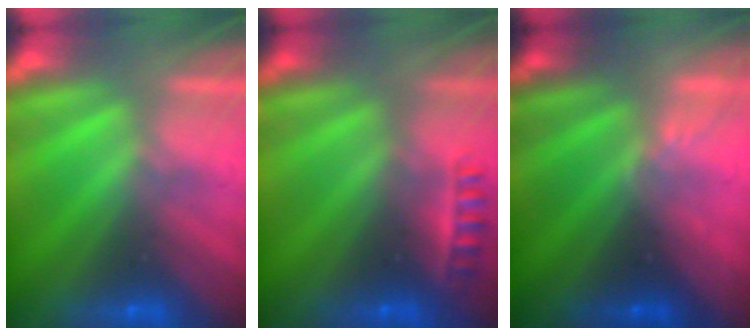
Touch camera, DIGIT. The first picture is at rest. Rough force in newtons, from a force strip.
{"total": 2.3}
{"total": 1.6}